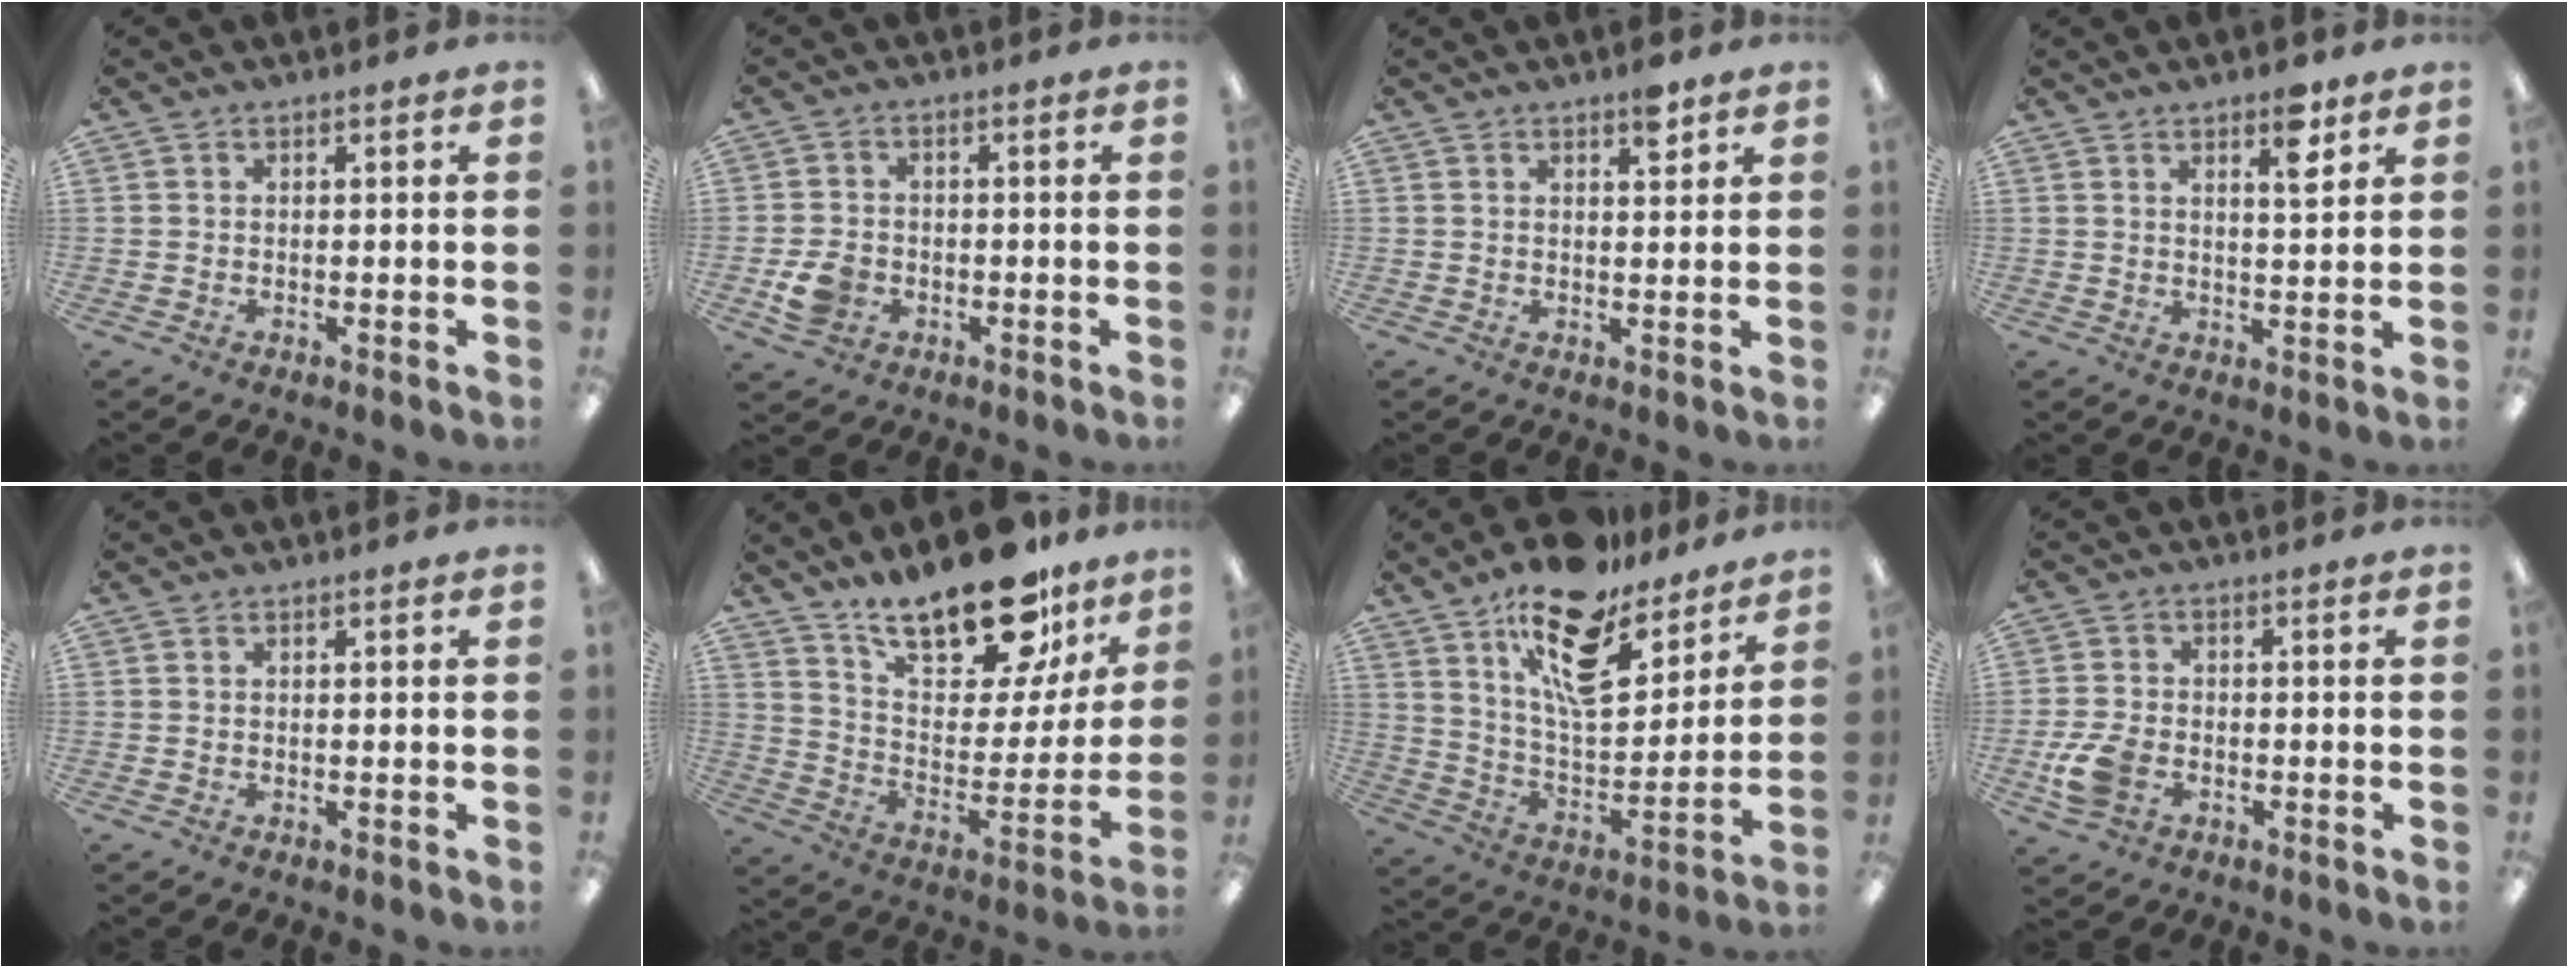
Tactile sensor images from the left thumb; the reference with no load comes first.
{"total": 5.6, "force": [-1.8, 4.5, 2.9], "torque": [-0.050, 0.005, -0.032]}
{"total": 4.0, "force": [2.8, 1.3, 2.5], "torque": [-0.023, -0.013, 0.042]}
{"total": 6.5, "force": [4.3, 2.0, 4.4], "torque": [-0.050, -0.024, 0.064]}
{"total": 0.0}
{"total": 22.7, "force": [17.3, 8.8, 11.8], "torque": [-0.187, -0.112, 0.298]}
{"total": 19.8, "force": [13.1, 8.7, 12.0], "torque": [-0.199, -0.074, 0.226]}
{"total": 7.2, "force": [-2.5, 4.9, 4.6], "torque": [-0.103, 0.008, -0.044]}